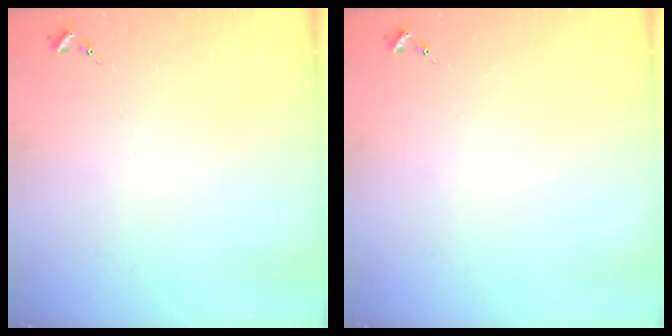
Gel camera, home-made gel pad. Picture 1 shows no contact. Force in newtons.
{"total": 0.0}